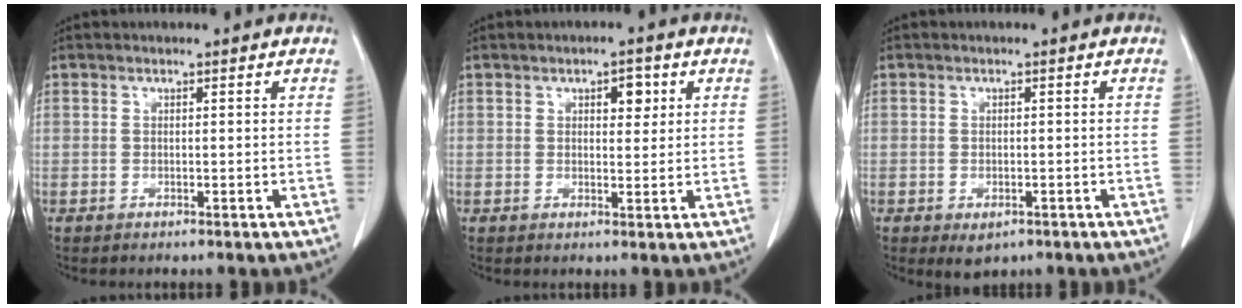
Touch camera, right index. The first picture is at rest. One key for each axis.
{"total": 3.0, "fx": 1.3, "fy": 1.5, "fz": 2.3, "tx": -0.031, "ty": 0.002, "tz": 0.018}
{"total": 2.6, "fx": -1.4, "fy": 1.6, "fz": 1.6, "tx": -0.020, "ty": -0.003, "tz": -0.007}